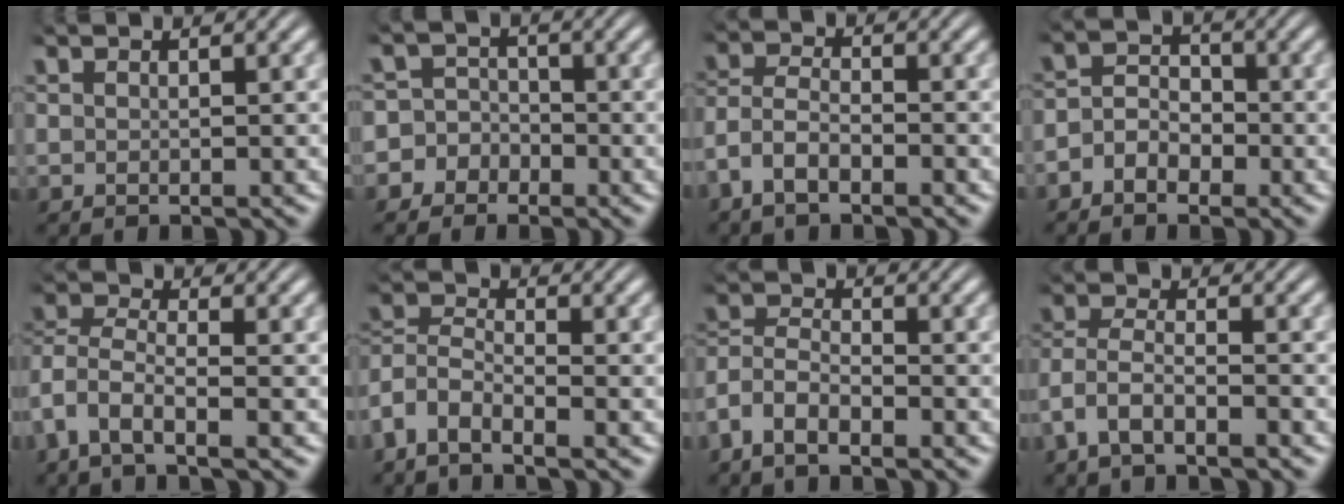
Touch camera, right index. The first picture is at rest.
{"total": 6.9, "force": [-2.5, 6.3, 1.3], "torque": [-0.041, -0.013, -0.052]}
{"total": 4.5, "force": [-1.6, 3.6, 2.2], "torque": [-0.067, -0.013, -0.030]}
{"total": 4.4, "force": [-1.7, 3.6, 1.9], "torque": [-0.026, 0.004, -0.042]}
{"total": 5.6, "force": [-1.0, 4.5, 3.3], "torque": [-0.107, -0.023, -0.017]}
{"total": 7.4, "force": [-2.3, 6.5, 2.6], "torque": [-0.090, -0.024, -0.052]}
{"total": 6.0, "force": [-1.9, 5.2, 2.4], "torque": [-0.077, -0.015, -0.043]}
{"total": 4.0, "force": [-1.5, 3.2, 2.0], "torque": [-0.069, -0.020, -0.025]}